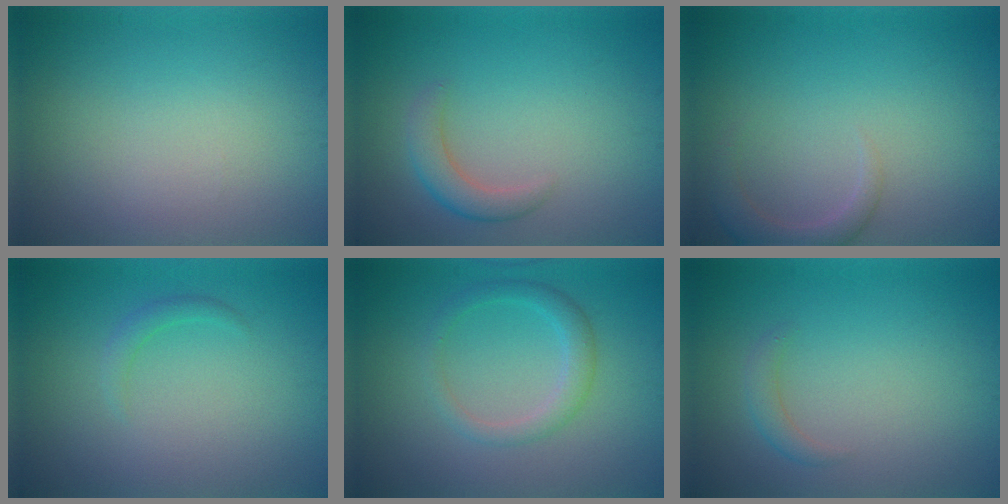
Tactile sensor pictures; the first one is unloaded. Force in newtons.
{"total": 2.7, "press": 2.6, "slide": 0.2}
{"total": 2.4, "press": 2.4, "slide": 0.3}
{"total": 1.1, "press": 1.1, "slide": 0.2}
{"total": 2.3, "press": 2.3, "slide": 0.0}
{"total": 1.4, "press": 1.4, "slide": 0.0}